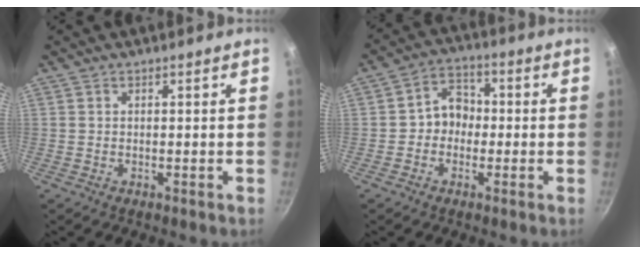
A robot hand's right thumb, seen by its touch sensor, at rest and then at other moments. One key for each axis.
{"total": 6.5, "fx": -0.7, "fy": 5.6, "fz": 3.4, "tx": -0.011, "ty": 0.021, "tz": -0.023}